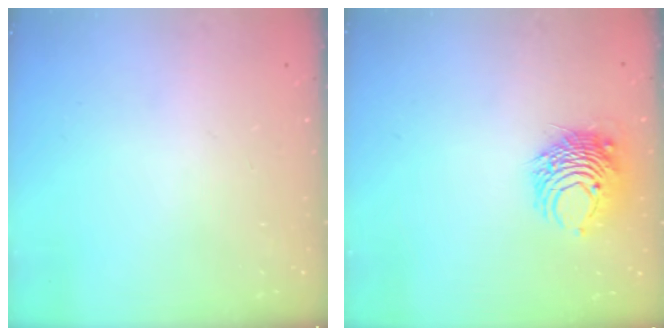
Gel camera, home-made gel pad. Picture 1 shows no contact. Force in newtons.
{"total": 8.2, "press": 8.2, "slide": 0.4}